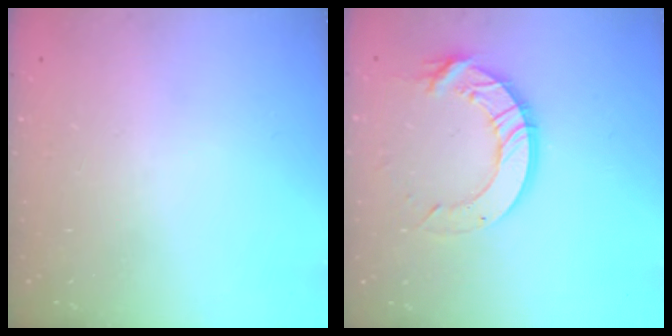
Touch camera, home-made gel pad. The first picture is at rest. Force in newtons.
{"total": 11.6, "press": 11.6, "slide": 1.2}